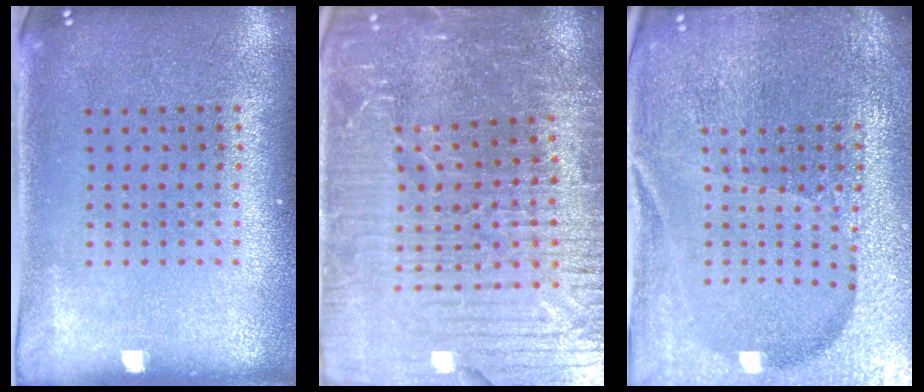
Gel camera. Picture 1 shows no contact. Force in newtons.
{"total": 5.3, "press": 4.8, "slide": 2.0}
{"total": 5.0, "press": 4.7, "slide": 1.7}